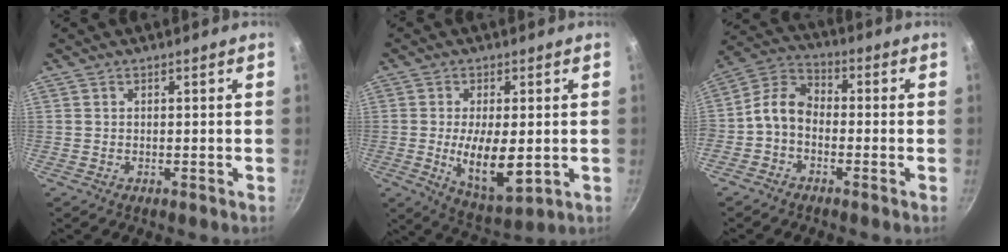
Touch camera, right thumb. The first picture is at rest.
{"total": 11.3, "force": [-1.0, 4.9, 10.1], "torque": [-0.169, -0.015, -0.007]}
{"total": 7.4, "force": [-2.0, 5.1, 5.0], "torque": [-0.094, 0.040, -0.058]}